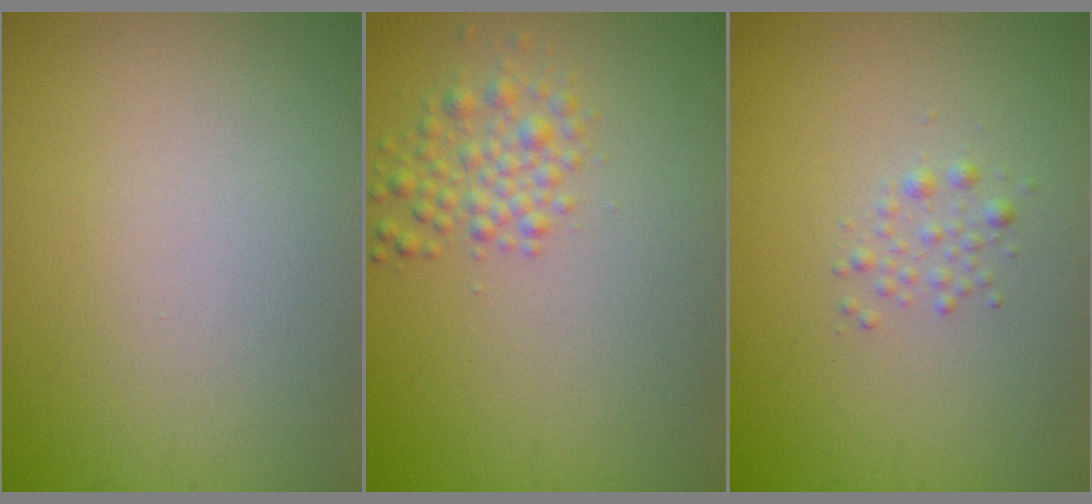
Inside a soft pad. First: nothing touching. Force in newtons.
{"total": 2.3, "press": 2.3, "slide": 0.1}
{"total": 1.1, "press": 1.1, "slide": 0.0}